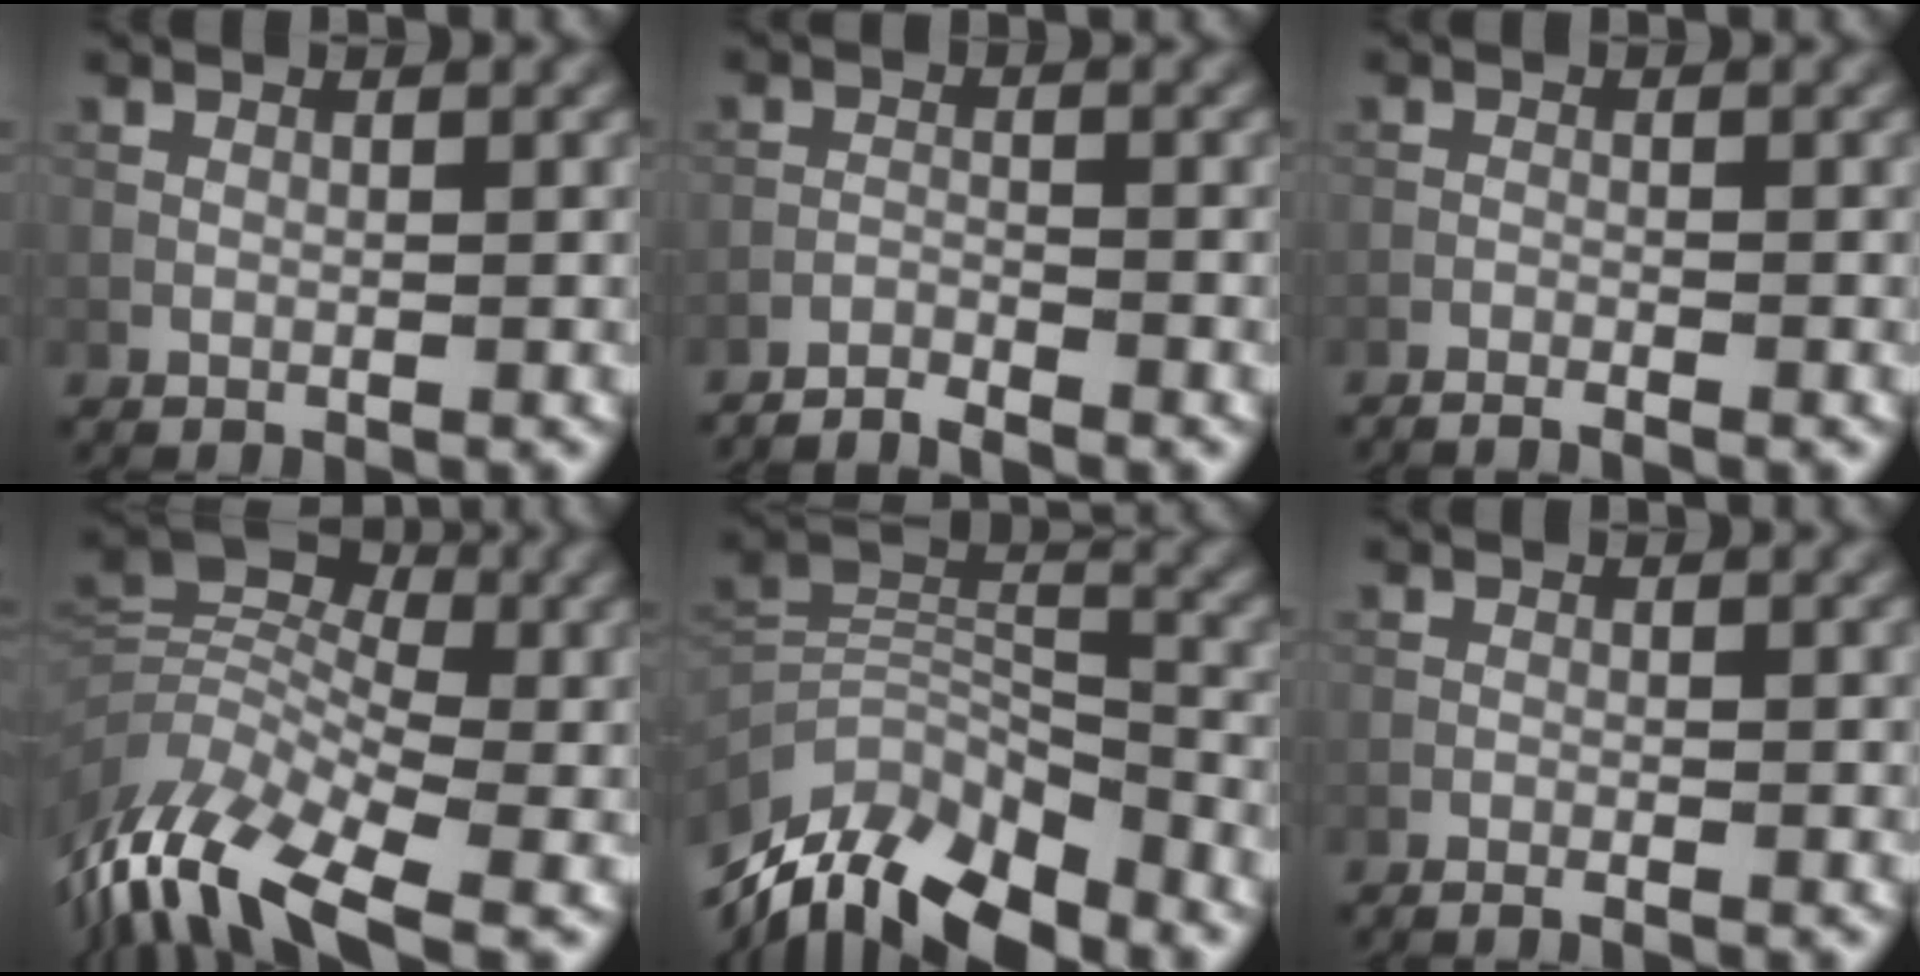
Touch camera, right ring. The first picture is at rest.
{"total": 2.7, "force": [-2.6, 0.1, 0.5], "torque": [-0.010, -0.003, -0.052]}
{"total": 1.9, "force": [-1.7, 0.1, 0.8], "torque": [-0.022, -0.001, -0.034]}
{"total": 12.3, "force": [-5.7, 5.9, 9.2], "torque": [-0.187, 0.005, -0.120]}
{"total": 12.1, "force": [-9.3, 5.0, 5.9], "torque": [-0.114, 0.009, -0.175]}
{"total": 1.1, "force": [-1.0, 0.0, 0.6], "torque": [-0.018, 0.003, -0.021]}